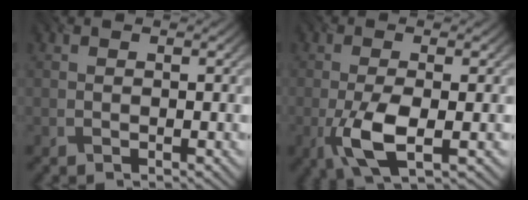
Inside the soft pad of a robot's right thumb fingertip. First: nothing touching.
{"total": 6.2, "force": [-1.9, 2.0, 5.6], "torque": [-0.120, -0.004, -0.040]}